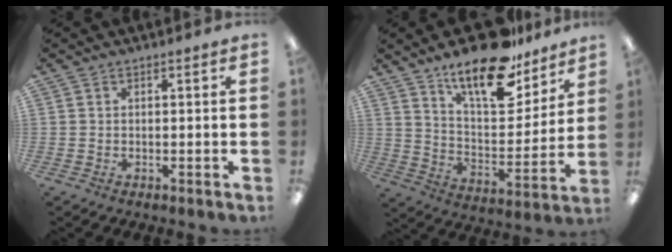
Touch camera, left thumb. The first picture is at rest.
{"total": 19.2, "force": [14.4, 7.3, 10.4], "torque": [-0.169, -0.093, 0.247]}